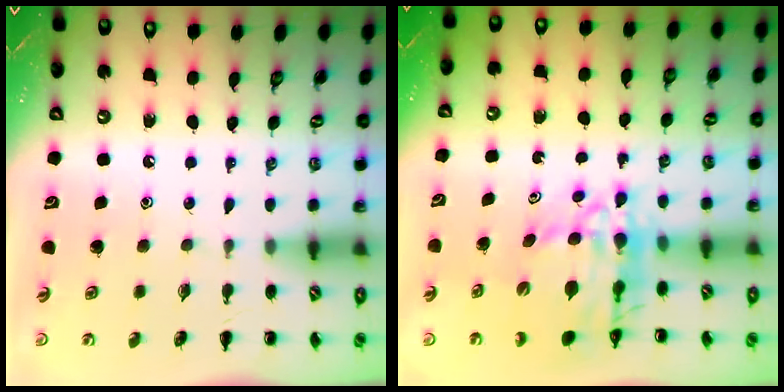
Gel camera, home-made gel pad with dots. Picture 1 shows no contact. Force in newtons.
{"total": 14.6, "press": 14.0, "slide": 4.2}